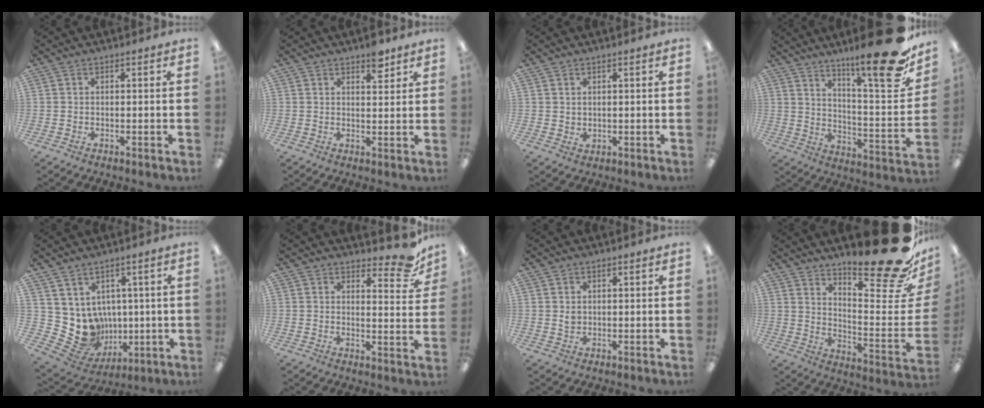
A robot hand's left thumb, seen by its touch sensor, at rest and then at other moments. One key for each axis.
{"total": 5.0, "fx": 3.6, "fy": 1.9, "fz": 2.9, "tx": -0.023, "ty": -0.022, "tz": 0.056}
{"total": 1.6, "fx": 1.3, "fy": 0.8, "fz": 0.5, "tx": -0.011, "ty": 0.001, "tz": 0.023}
{"total": 21.5, "fx": 15.2, "fy": 3.8, "fz": 14.7, "tx": -0.204, "ty": -0.120, "tz": 0.237}
{"total": 9.8, "fx": 1.9, "fy": 8.9, "fz": 3.8, "tx": -0.097, "ty": -0.039, "tz": 0.052}
{"total": 9.0, "fx": 6.9, "fy": 3.2, "fz": 4.7, "tx": -0.047, "ty": -0.047, "tz": 0.117}
{"total": 1.8, "fx": 0.6, "fy": 1.3, "fz": 1.1, "tx": -0.024, "ty": 0.005, "tz": 0.010}
{"total": 22.4, "fx": 16.3, "fy": 4.6, "fz": 14.7, "tx": -0.171, "ty": -0.141, "tz": 0.259}